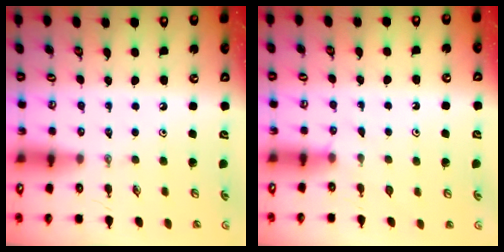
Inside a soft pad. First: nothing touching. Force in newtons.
{"total": 2.1, "press": 2.1, "slide": 0.3}